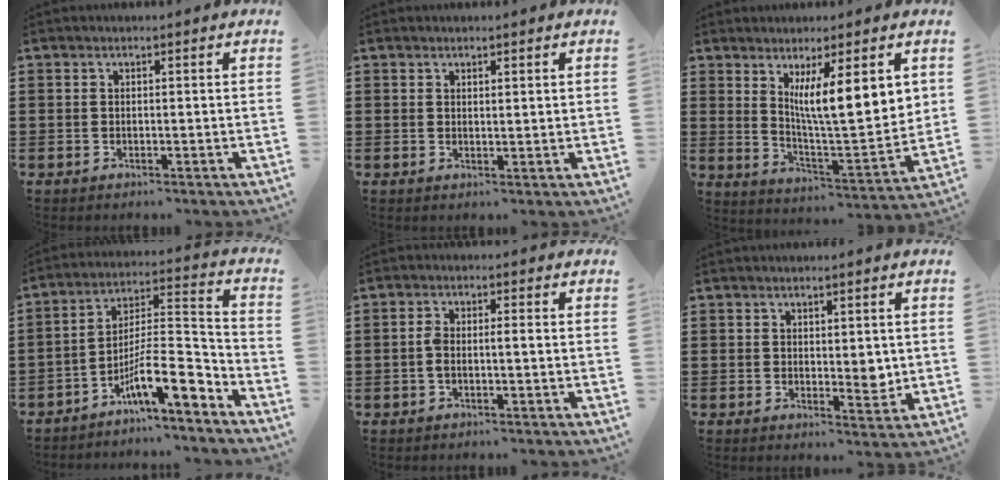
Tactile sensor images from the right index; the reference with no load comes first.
{"total": 0.8, "force": [0.7, 0.2, 0.4], "torque": [-0.008, 0.001, 0.013]}
{"total": 9.7, "force": [4.2, 1.4, 8.6], "torque": [-0.148, -0.026, 0.066]}
{"total": 12.0, "force": [-7.5, 3.2, 8.9], "torque": [-0.168, 0.005, -0.143]}
{"total": 2.2, "force": [-0.4, 0.6, 2.1], "torque": [-0.048, 0.000, -0.012]}
{"total": 3.1, "force": [0.5, 1.8, 2.5], "torque": [-0.024, -0.007, 0.004]}